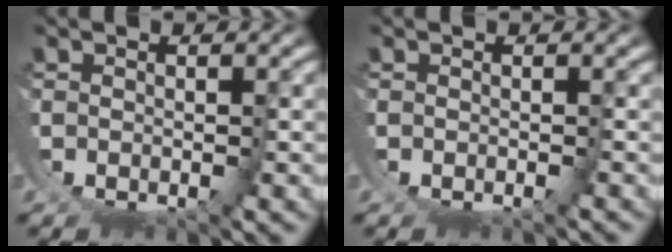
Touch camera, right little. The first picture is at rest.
{"total": 0.6, "force": [0.0, -0.5, -0.3], "torque": [0.004, 0.004, -0.003]}